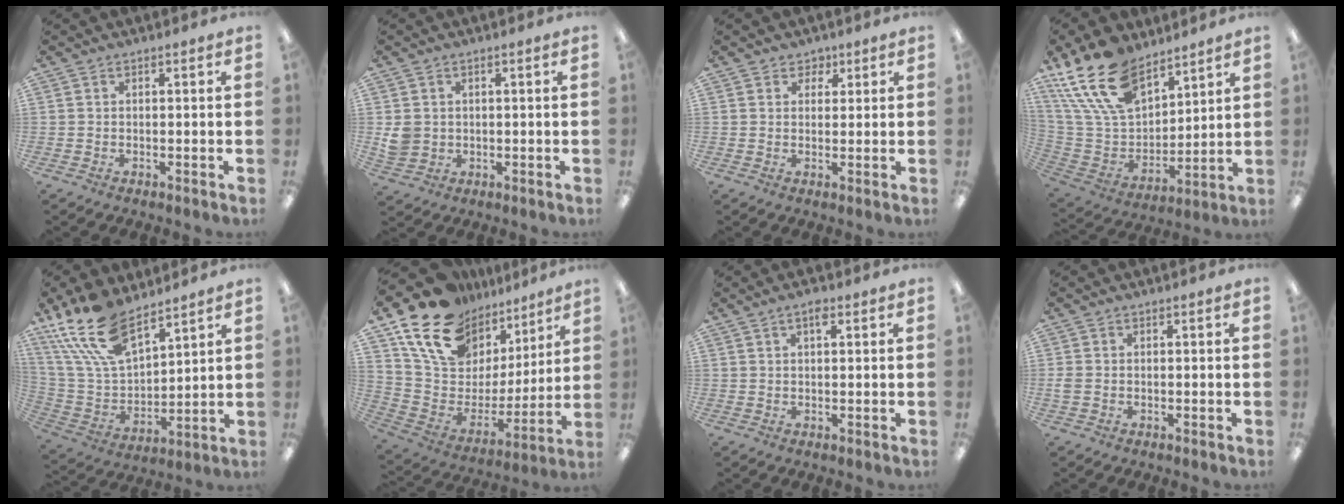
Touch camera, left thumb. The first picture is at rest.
{"total": 4.3, "force": [0.9, 4.0, 1.5], "torque": [-0.032, 0.004, 0.019]}
{"total": 3.2, "force": [1.8, 2.7, 0.1], "torque": [0.003, -0.003, 0.030]}
{"total": 20.4, "force": [13.5, 10.9, 10.7], "torque": [-0.238, -0.065, 0.253]}
{"total": 18.8, "force": [13.0, 8.4, 10.7], "torque": [-0.255, -0.065, 0.239]}
{"total": 18.6, "force": [13.5, 11.0, 6.7], "torque": [-0.145, -0.092, 0.255]}
{"total": 2.4, "force": [1.5, 0.9, 1.6], "torque": [-0.027, -0.001, 0.024]}
{"total": 1.6, "force": [-0.2, 1.1, 1.1], "torque": [-0.027, 0.001, -0.005]}